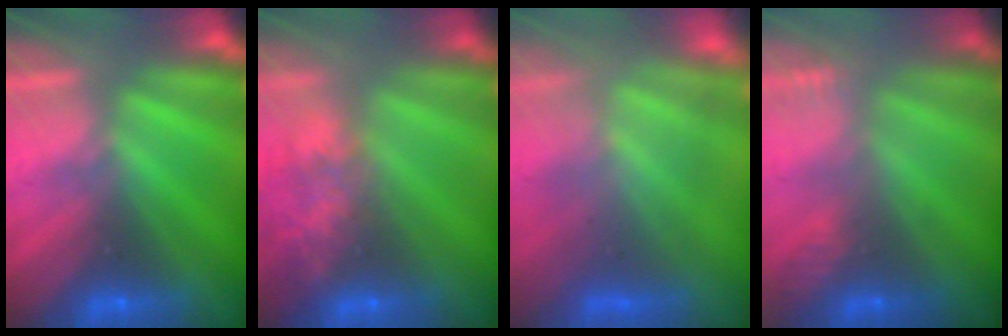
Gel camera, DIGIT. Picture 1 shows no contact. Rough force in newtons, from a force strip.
{"total": 7.9}
{"total": 3.8}
{"total": 2.9}